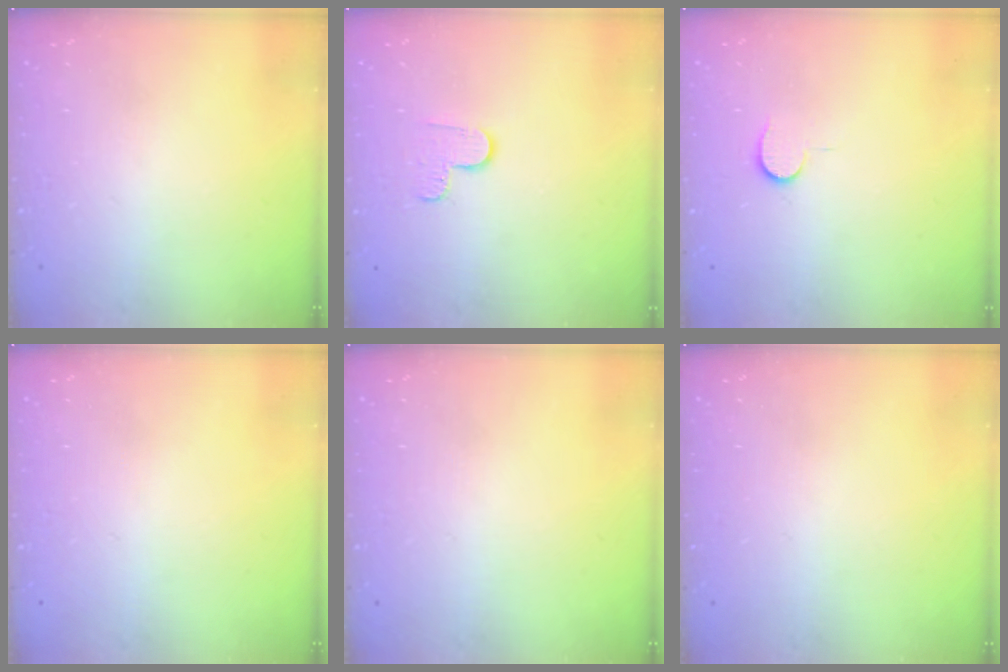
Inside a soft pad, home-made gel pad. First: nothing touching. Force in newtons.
{"total": 5.4, "press": 5.4, "slide": 0.5}
{"total": 4.0, "press": 4.0, "slide": 0.4}
{"total": 0.0}
{"total": 0.0}
{"total": 0.0}